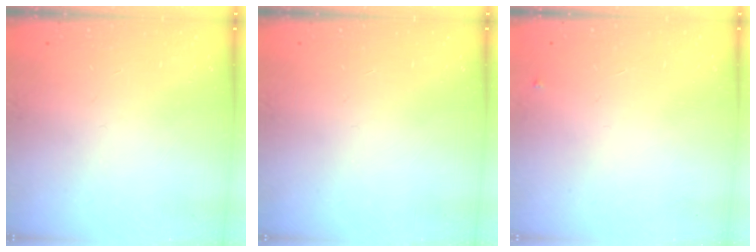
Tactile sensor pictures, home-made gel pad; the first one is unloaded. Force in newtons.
{"total": 0.0}
{"total": 3.8, "press": 3.7, "slide": 0.6}